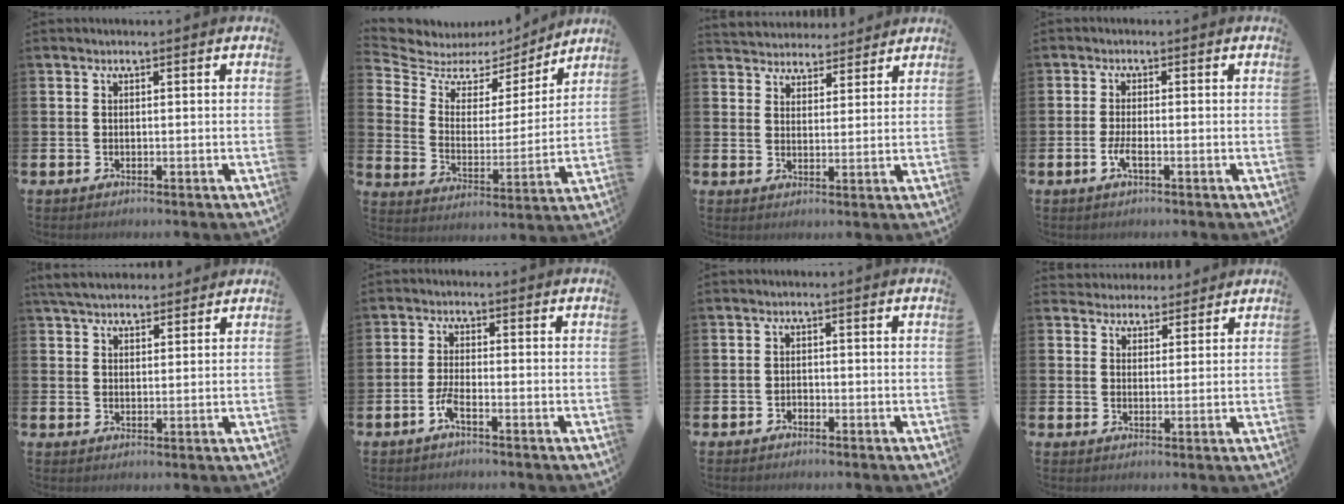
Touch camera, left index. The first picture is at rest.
{"total": 6.1, "force": [5.0, 3.3, 1.0], "torque": [-0.058, -0.038, 0.082]}
{"total": 4.2, "force": [4.0, 1.1, -0.5], "torque": [-0.008, -0.021, 0.073]}
{"total": 2.1, "force": [-0.8, 0.4, 1.8], "torque": [-0.035, 0.001, -0.015]}
{"total": 4.9, "force": [4.6, 1.4, 1.0], "torque": [-0.034, -0.012, 0.086]}
{"total": 2.2, "force": [-1.4, 0.3, 1.7], "torque": [-0.041, -0.001, -0.029]}
{"total": 1.1, "force": [-0.9, 0.5, 0.0], "torque": [0.004, 0.001, -0.022]}
{"total": 3.7, "force": [3.5, 1.1, -0.5], "torque": [-0.004, -0.017, 0.064]}